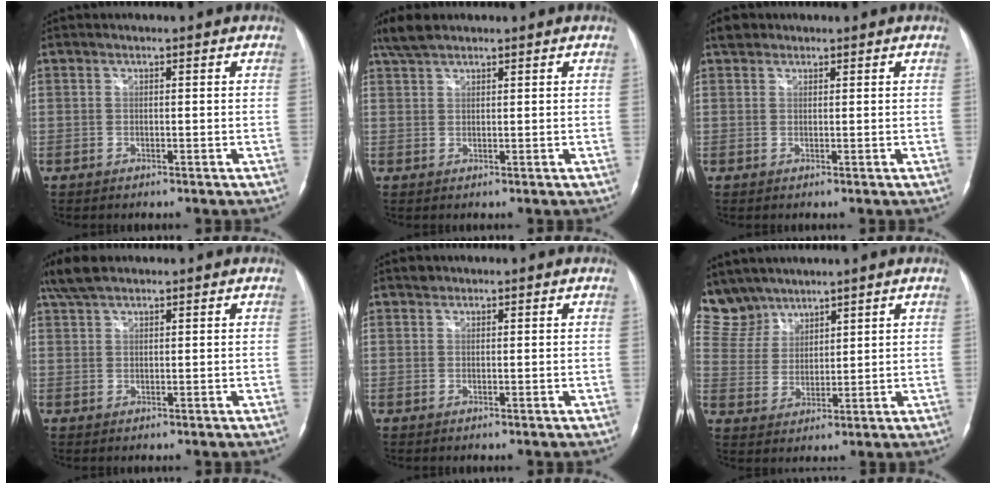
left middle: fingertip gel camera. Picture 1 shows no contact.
{"total": 3.5, "force": [3.0, 1.0, 1.7], "torque": [-0.044, 0.016, 0.062]}
{"total": 1.8, "force": [1.3, 1.2, 0.3], "torque": [-0.009, 0.017, 0.021]}
{"total": 4.3, "force": [3.4, 1.2, 2.3], "torque": [-0.057, 0.021, 0.071]}
{"total": 0.7, "force": [0.6, 0.4, 0.0], "torque": [0.000, 0.003, 0.008]}
{"total": 8.3, "force": [7.4, 3.7, -0.1], "torque": [-0.007, 0.012, 0.165]}